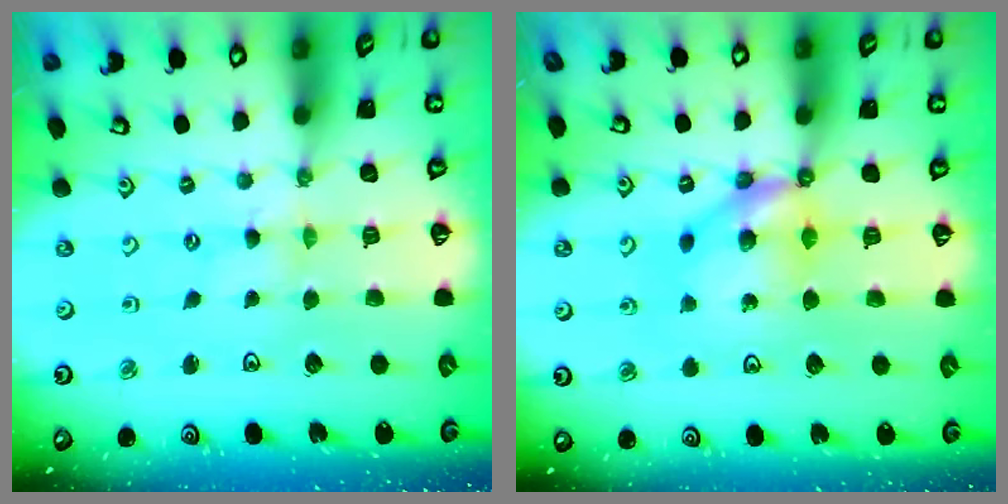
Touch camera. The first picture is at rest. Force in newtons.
{"total": 10.9, "press": 10.8, "slide": 0.5}